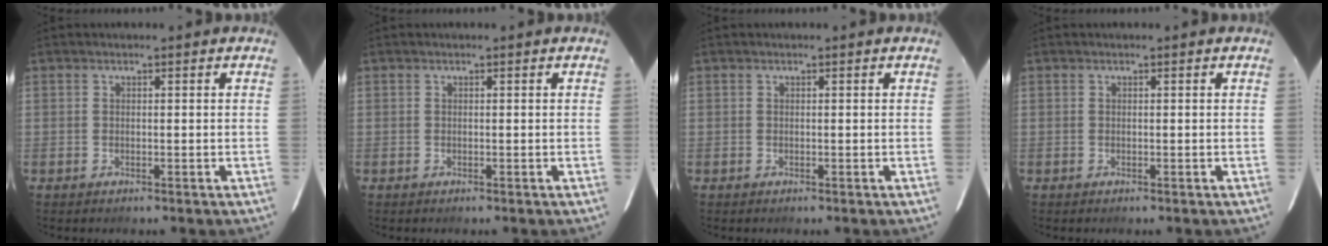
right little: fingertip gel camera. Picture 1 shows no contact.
{"total": 0.0}
{"total": 0.0}
{"total": 0.0}